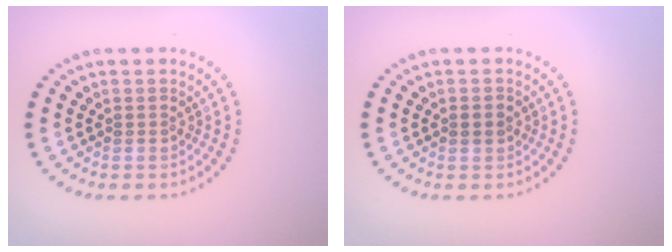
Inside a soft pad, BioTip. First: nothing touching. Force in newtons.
{"total": 1.1, "press": 1.1, "slide": 0.1}